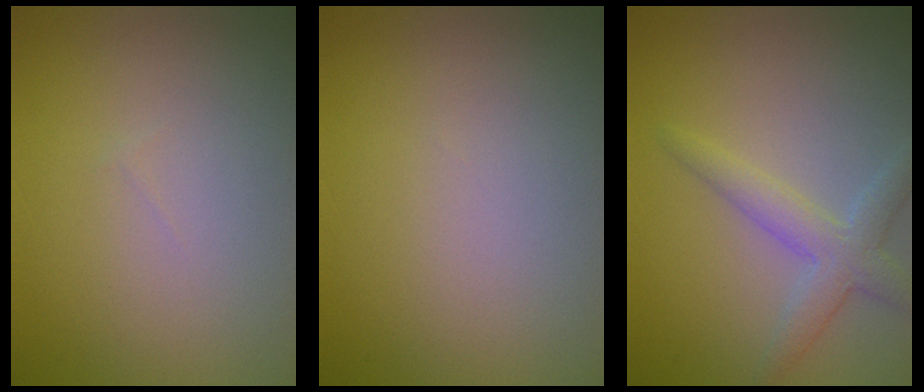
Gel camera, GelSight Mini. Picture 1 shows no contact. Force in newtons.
{"total": 0.0}
{"total": 3.1, "press": 3.1, "slide": 0.2}